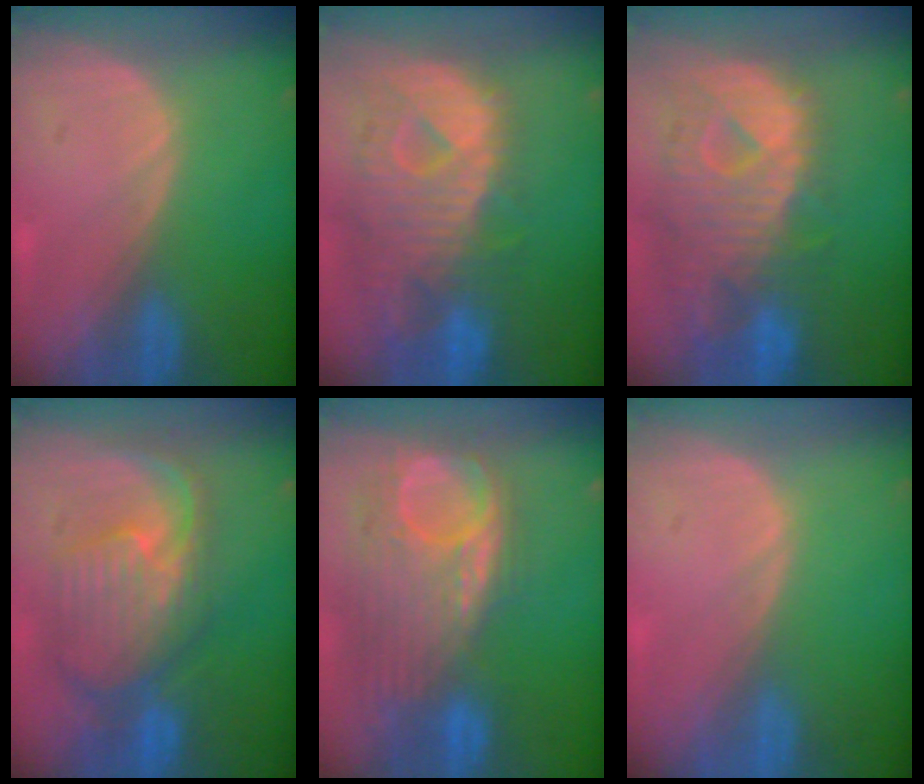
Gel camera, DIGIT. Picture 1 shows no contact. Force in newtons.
{"total": 12.4, "press": 10.7, "slide": 6.3}
{"total": 12.4, "press": 10.7, "slide": 6.3}
{"total": 10.6, "press": 9.5, "slide": 4.7}
{"total": 11.9, "press": 10.4, "slide": 5.8}
{"total": 0.0}